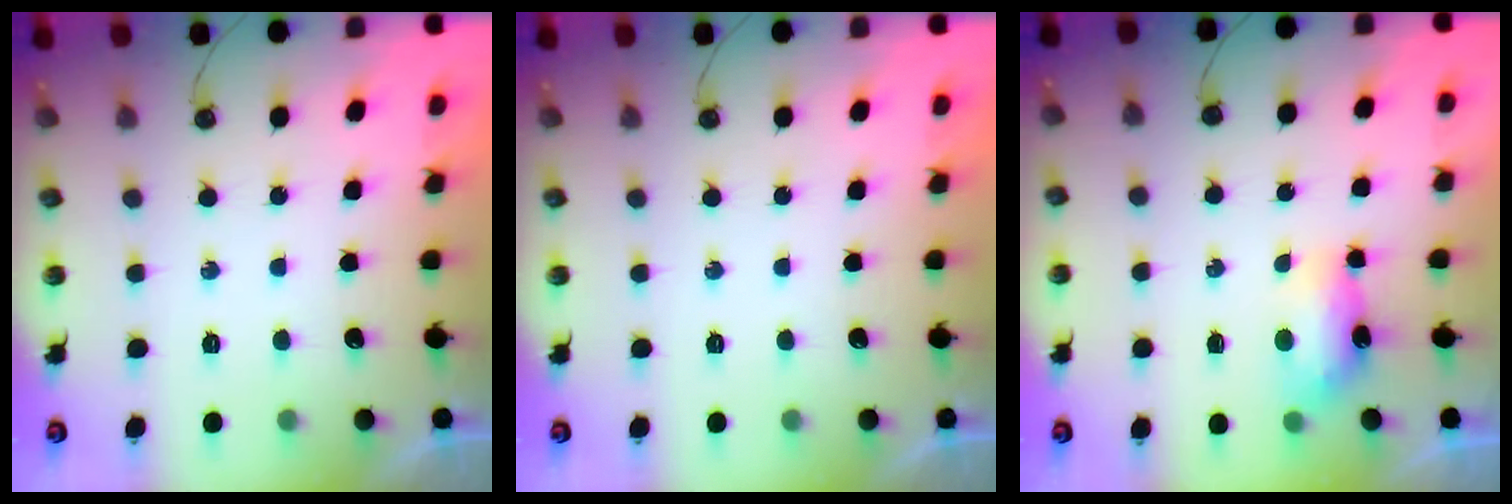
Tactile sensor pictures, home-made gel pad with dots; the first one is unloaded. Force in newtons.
{"total": 0.0}
{"total": 6.0, "press": 5.9, "slide": 0.7}